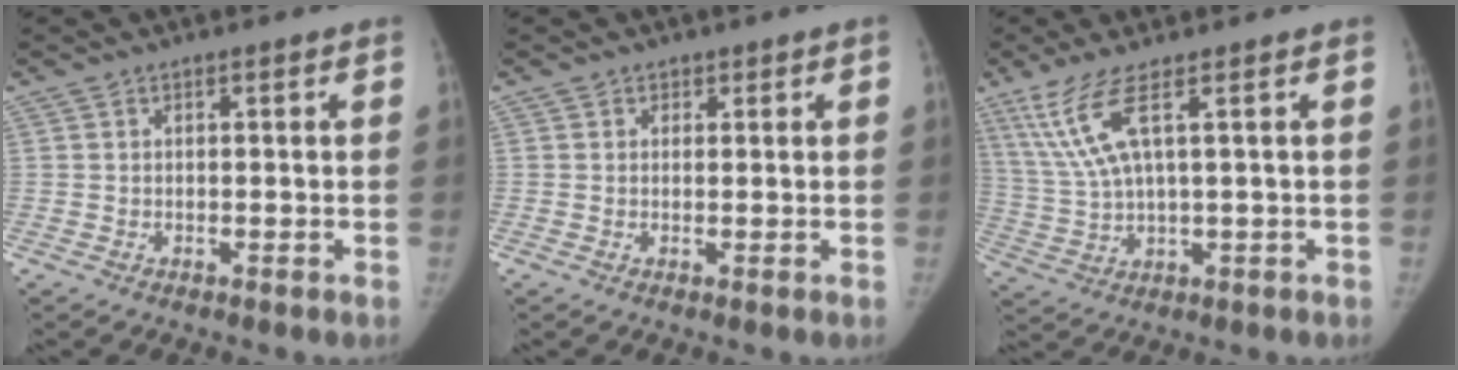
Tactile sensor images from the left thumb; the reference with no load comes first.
{"total": 0.8, "force": [0.5, 0.7, 0.0], "torque": [0.013, -0.001, 0.004]}
{"total": 8.4, "force": [4.1, 1.2, 7.3], "torque": [-0.186, -0.015, 0.095]}